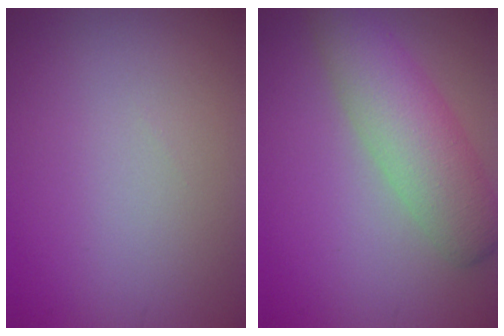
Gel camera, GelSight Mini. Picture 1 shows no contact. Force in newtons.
{"total": 5.5, "press": 5.5, "slide": 0.3}